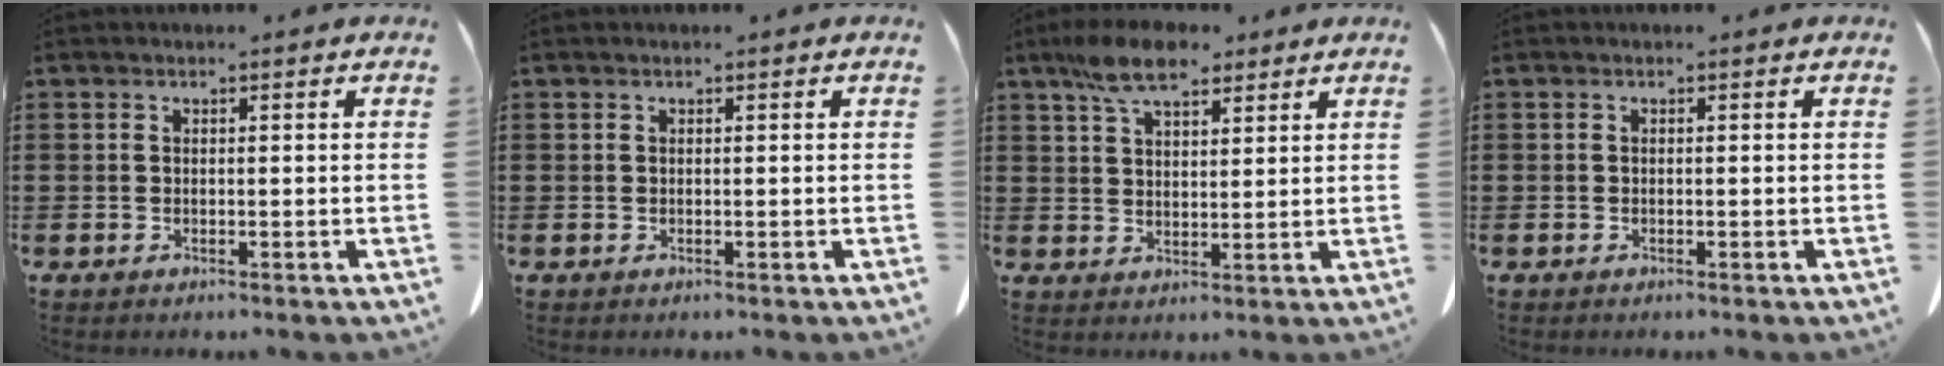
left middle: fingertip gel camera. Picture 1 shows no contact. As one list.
[{"total": 0.0}, {"total": 7.7, "force": [5.6, 3.0, 4.5], "torque": [-0.103, 0.000, 0.103]}, {"total": 0.0}]